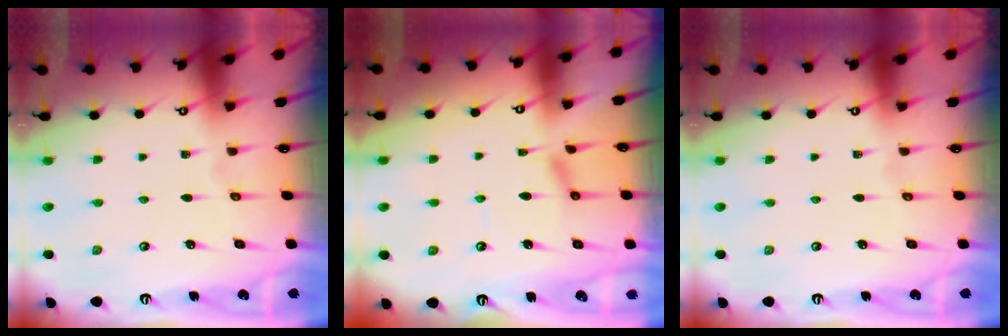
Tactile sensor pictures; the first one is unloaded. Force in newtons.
{"total": 2.3, "press": 2.3, "slide": 0.5}
{"total": 0.0}